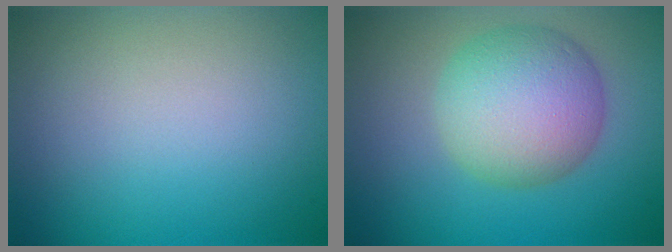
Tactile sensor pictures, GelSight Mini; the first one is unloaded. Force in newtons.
{"total": 7.3, "press": 7.3, "slide": 0.2}